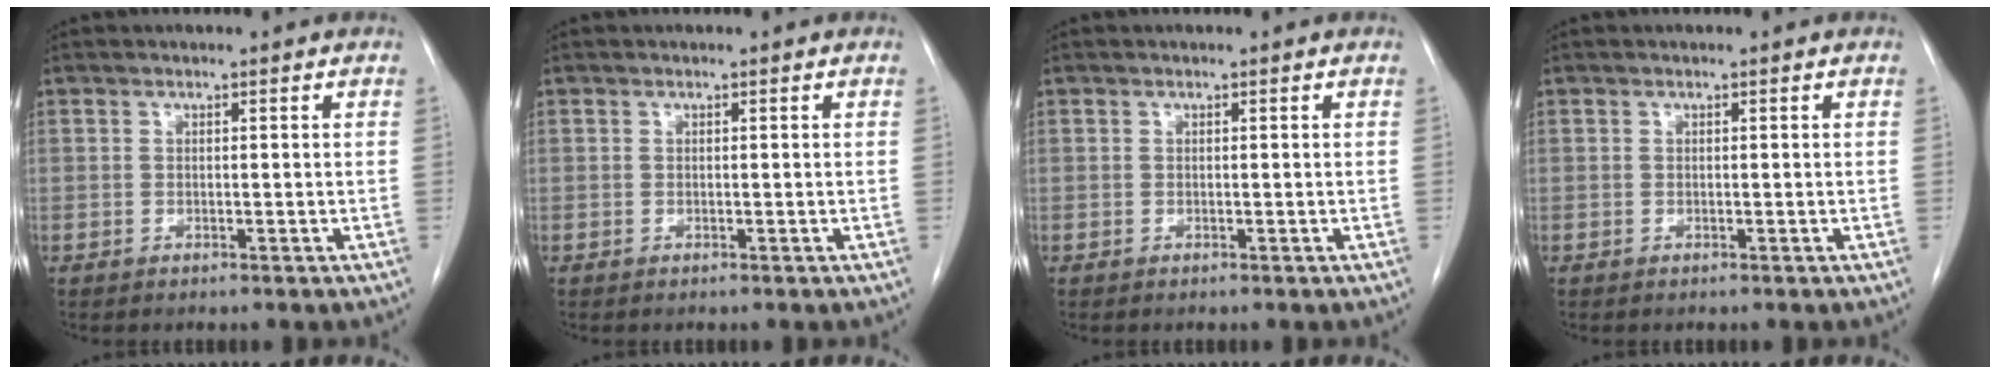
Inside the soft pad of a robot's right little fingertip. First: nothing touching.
{"total": 0.0}
{"total": 0.0}
{"total": 0.0}